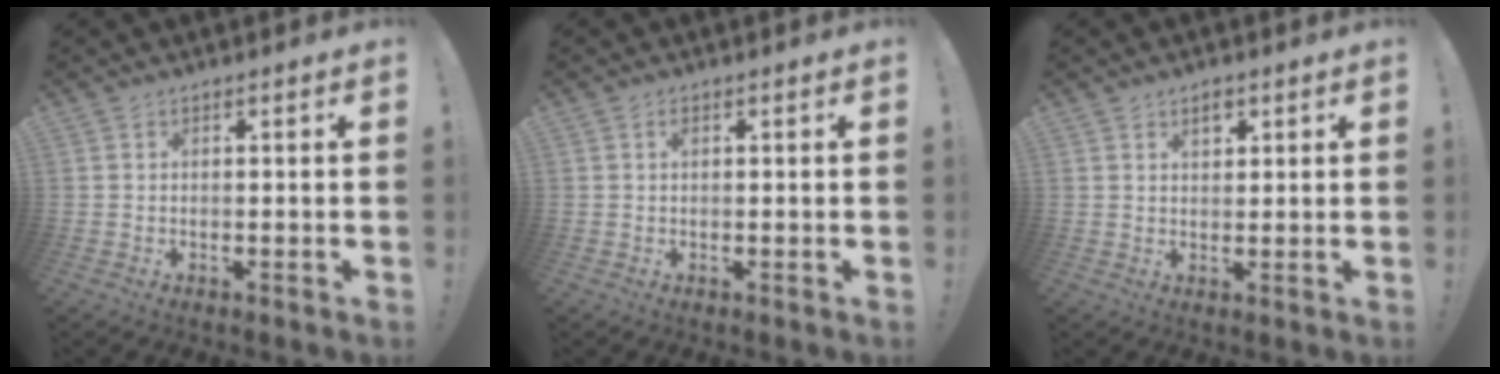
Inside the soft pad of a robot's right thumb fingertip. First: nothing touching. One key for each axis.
{"total": 0.7, "fx": 0.3, "fy": 0.4, "fz": 0.5, "tx": -0.004, "ty": 0.000, "tz": 0.003}
{"total": 3.3, "fx": 1.9, "fy": 2.1, "fz": 1.7, "tx": -0.017, "ty": -0.007, "tz": 0.031}